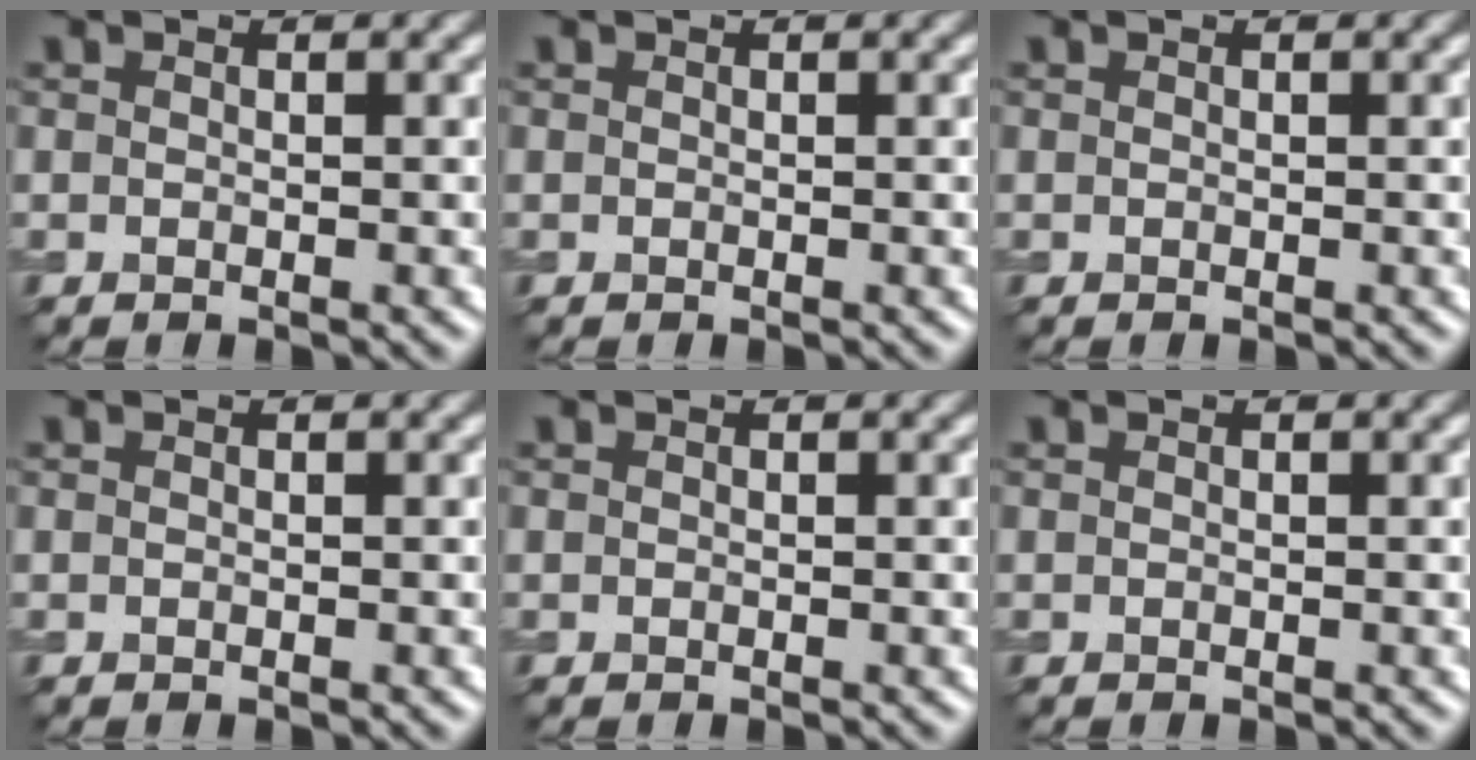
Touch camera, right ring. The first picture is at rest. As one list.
[{"total": 0.0}, {"total": 0.0}, {"total": 0.0}, {"total": 0.0}, {"total": 0.0}]